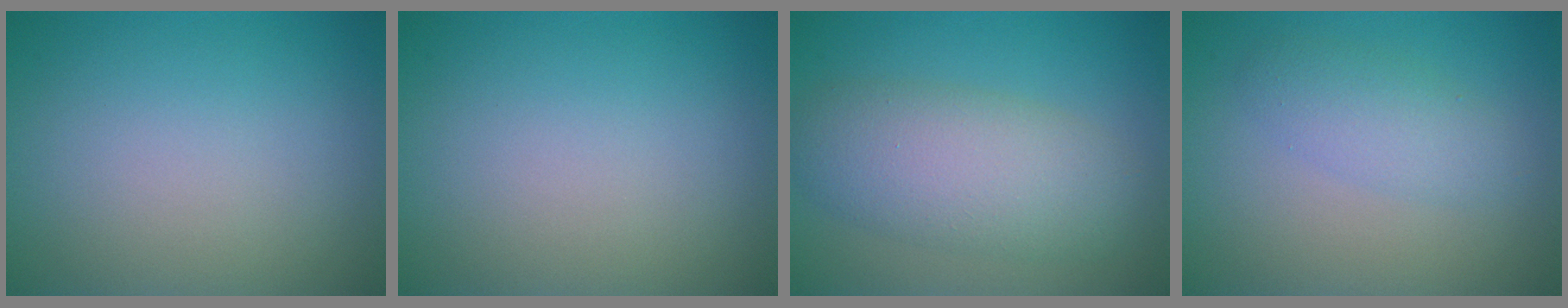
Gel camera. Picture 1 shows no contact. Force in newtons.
{"total": 0.0}
{"total": 6.2, "press": 6.2, "slide": 0.4}
{"total": 2.4, "press": 2.4, "slide": 0.1}